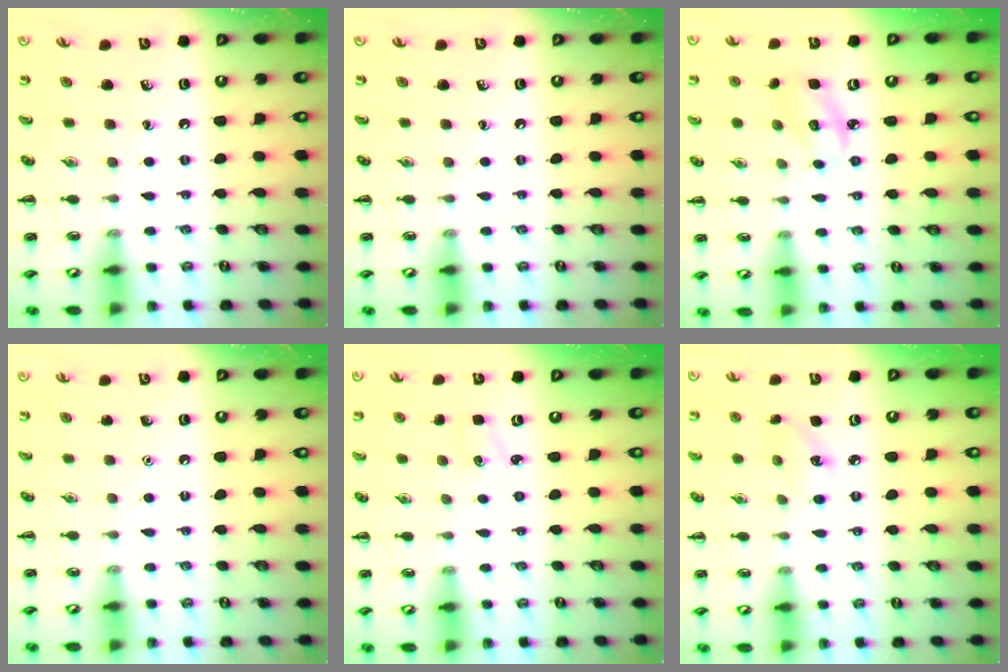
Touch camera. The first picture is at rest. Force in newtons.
{"total": 0.0}
{"total": 3.3, "press": 3.3, "slide": 0.6}
{"total": 1.5, "press": 1.5, "slide": 0.1}
{"total": 2.0, "press": 1.9, "slide": 0.6}
{"total": 5.5, "press": 5.3, "slide": 1.6}